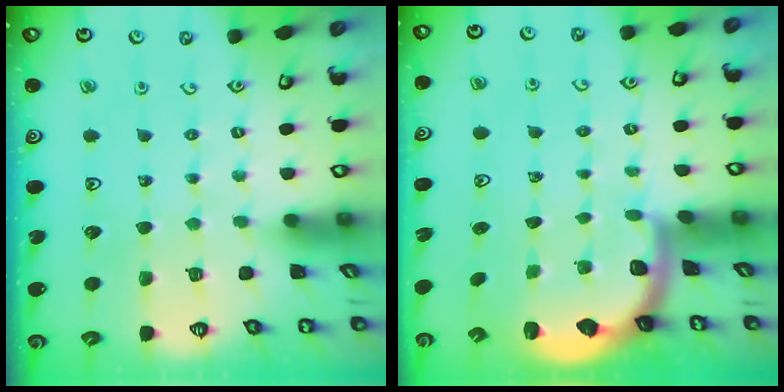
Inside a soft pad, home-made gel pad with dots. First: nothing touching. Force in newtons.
{"total": 1.9, "press": 1.8, "slide": 0.5}